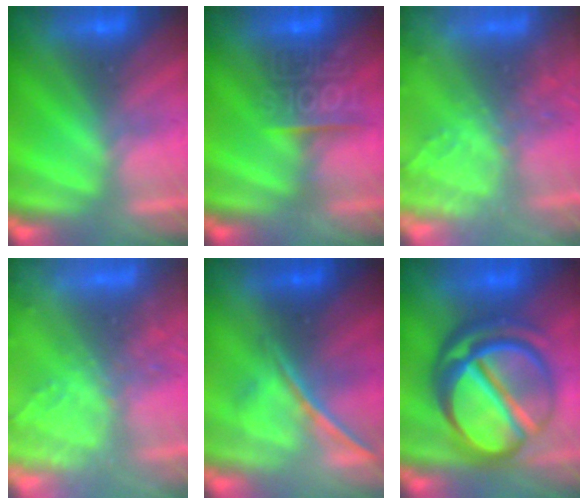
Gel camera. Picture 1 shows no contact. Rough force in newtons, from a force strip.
{"total": 8.5}
{"total": 5.6}
{"total": 5.6}
{"total": 1.7}
{"total": 7.3}